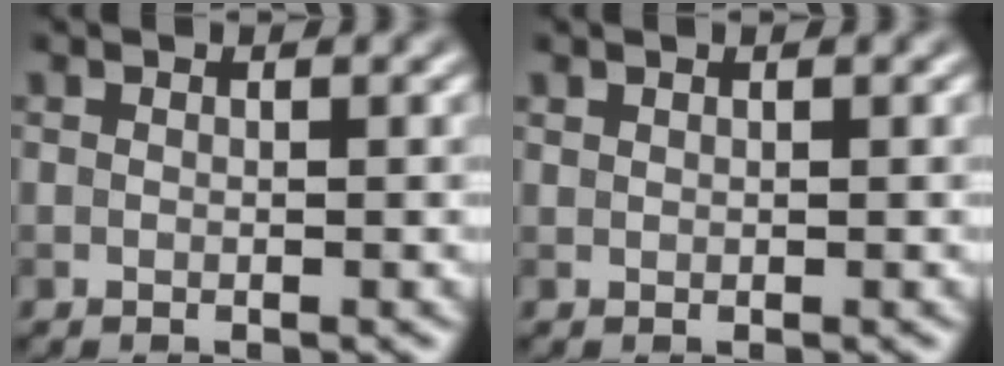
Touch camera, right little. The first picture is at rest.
{"total": 0.0}